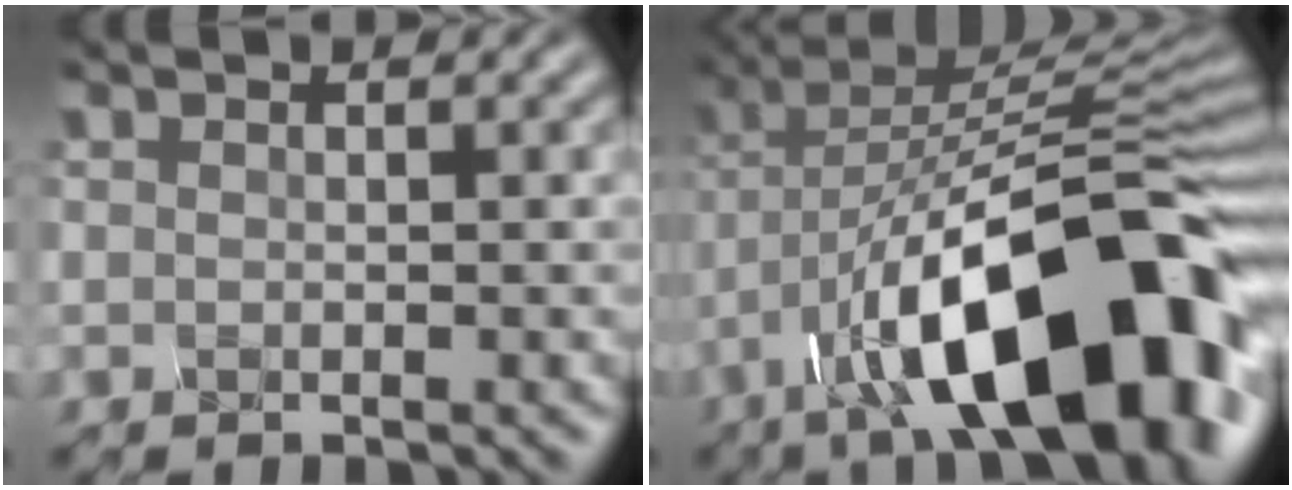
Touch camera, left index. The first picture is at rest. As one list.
[{"total": 15.4, "force": [-6.1, 6.9, 12.4], "torque": [-0.192, 0.017, -0.076]}]